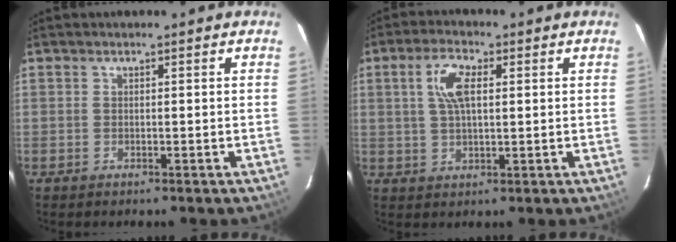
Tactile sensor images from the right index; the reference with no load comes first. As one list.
[{"total": 6.3, "force": [1.7, 2.7, 5.4], "torque": [-0.103, 0.010, 0.033]}]